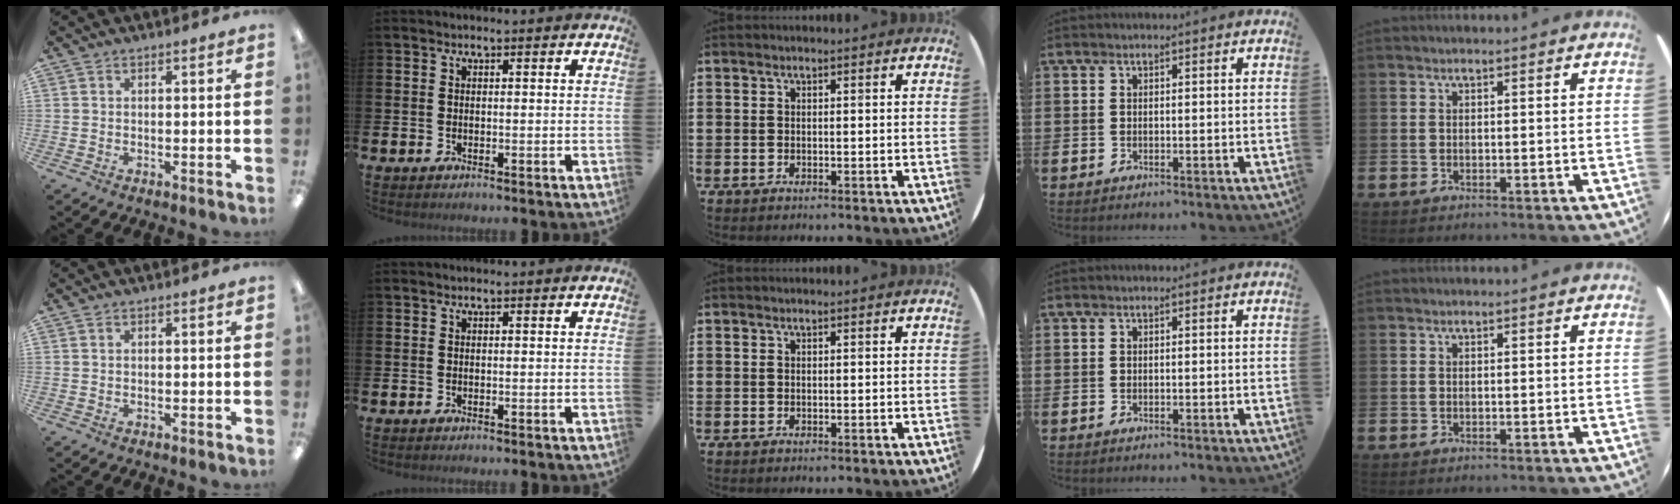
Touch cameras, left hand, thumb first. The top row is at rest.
{}